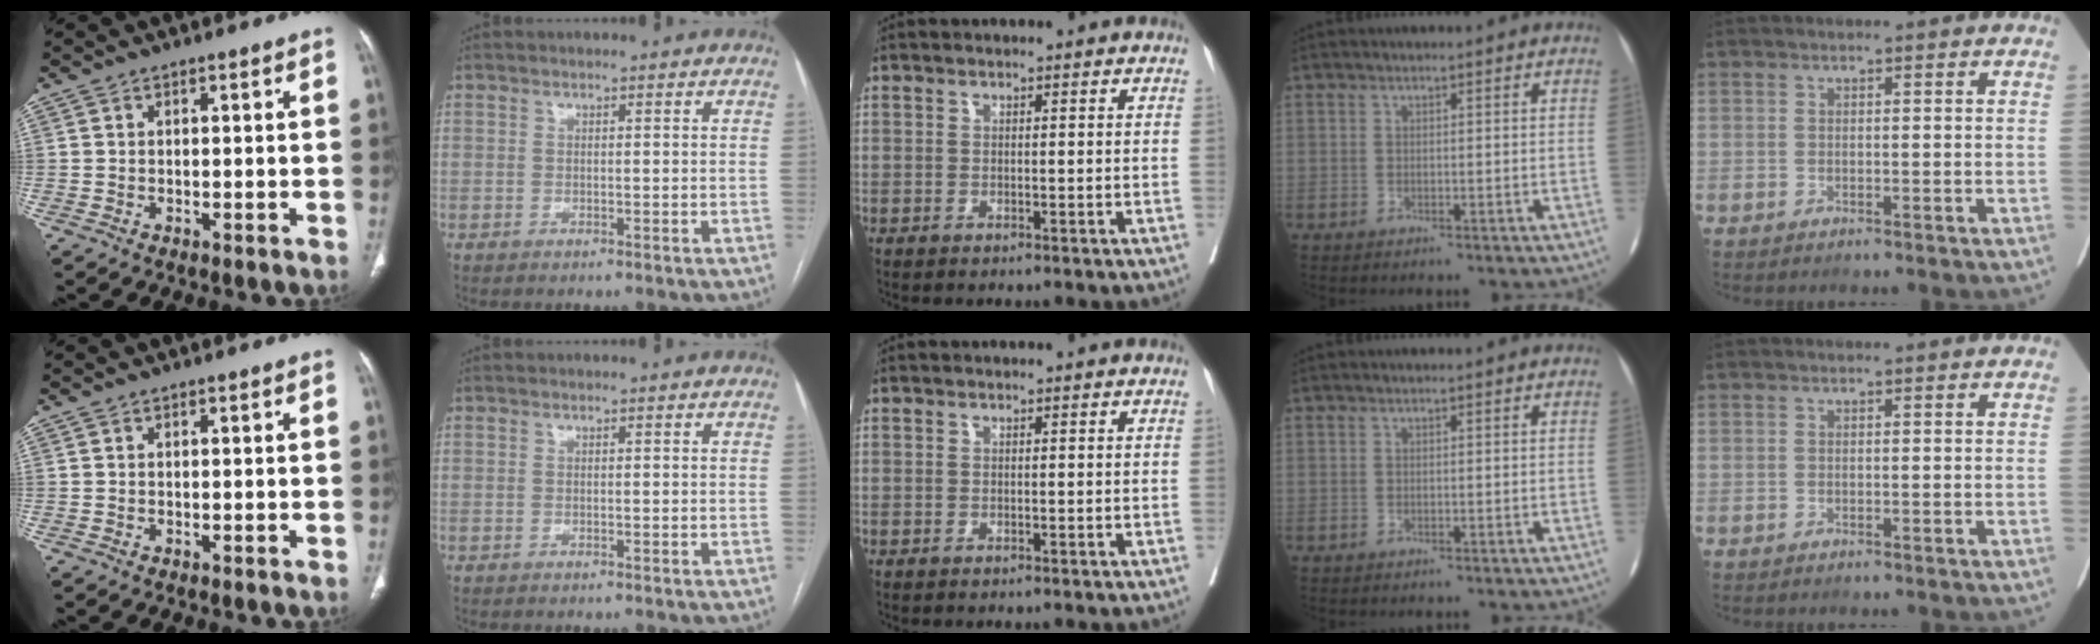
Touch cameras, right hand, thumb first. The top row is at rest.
{}